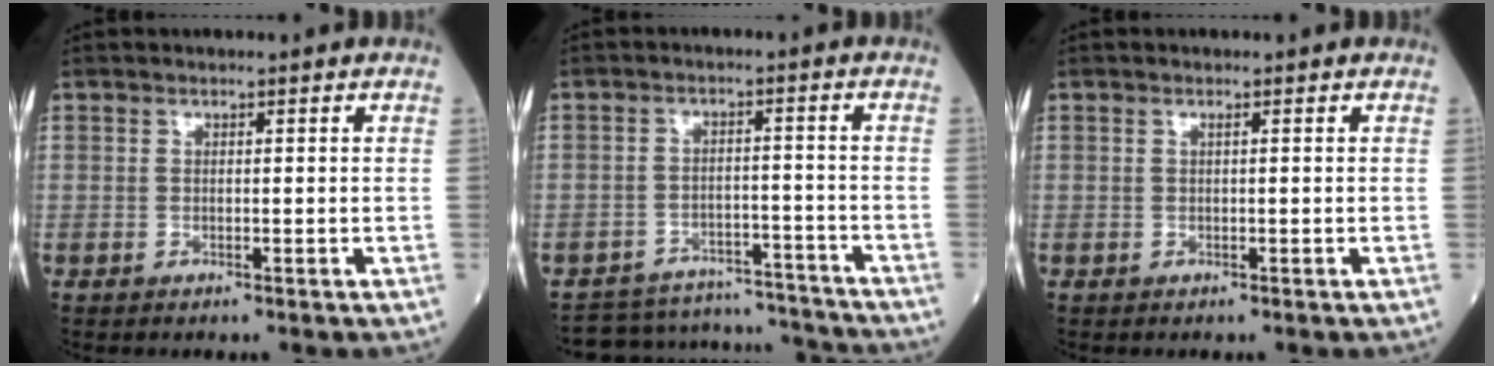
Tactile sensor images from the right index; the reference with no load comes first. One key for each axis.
{"total": 13.0, "fx": -12.6, "fy": 3.3, "fz": 0.7, "tx": -0.013, "ty": 0.031, "tz": -0.173}
{"total": 0.6, "fx": 0.1, "fy": 0.2, "fz": 0.5, "tx": -0.016, "ty": 0.000, "tz": 0.003}